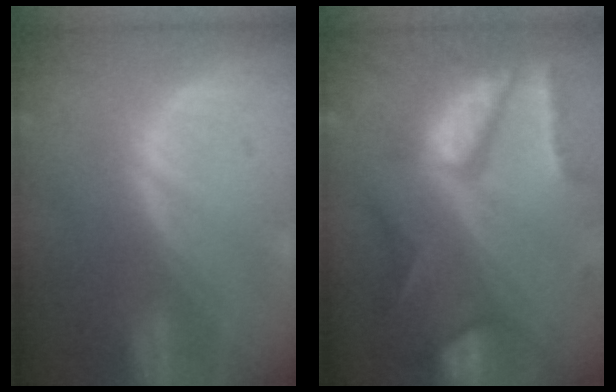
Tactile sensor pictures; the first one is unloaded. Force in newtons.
{"total": 10.5, "press": 8.7, "slide": 6.0}